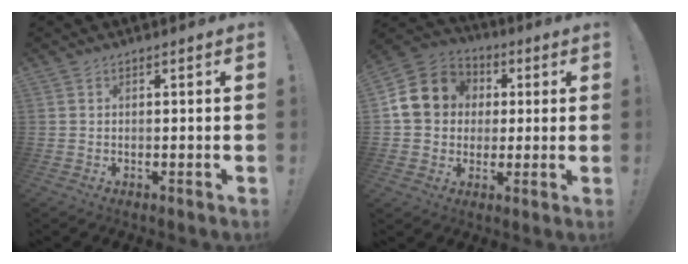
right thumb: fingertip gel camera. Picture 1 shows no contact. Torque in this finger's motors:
{"motor_torque": [0.58, 0.49, 0.91, -0.11, 0.02]}